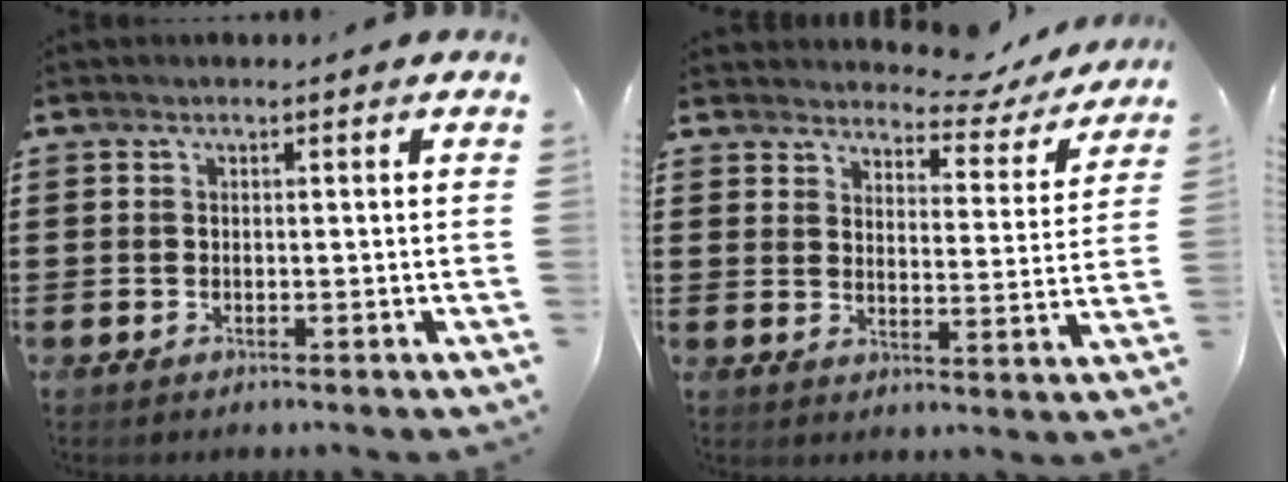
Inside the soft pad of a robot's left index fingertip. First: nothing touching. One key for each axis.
{"total": 4.6, "fx": 4.4, "fy": 1.1, "fz": 0.9, "tx": -0.029, "ty": -0.035, "tz": 0.071}